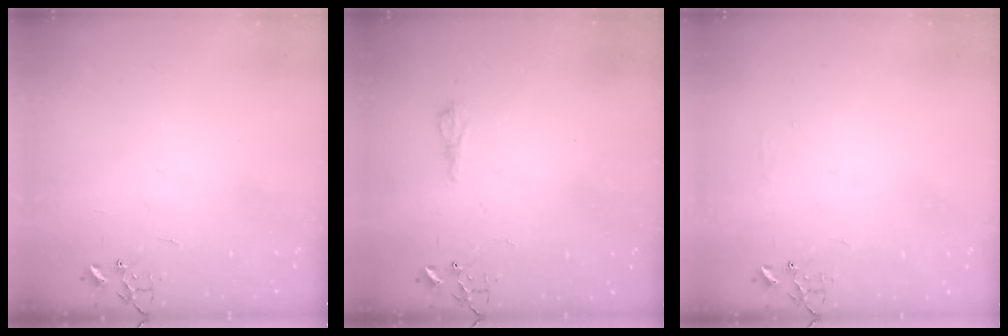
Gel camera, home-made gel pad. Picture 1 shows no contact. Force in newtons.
{"total": 6.5, "press": 6.5, "slide": 0.7}
{"total": 4.6, "press": 4.6, "slide": 0.7}